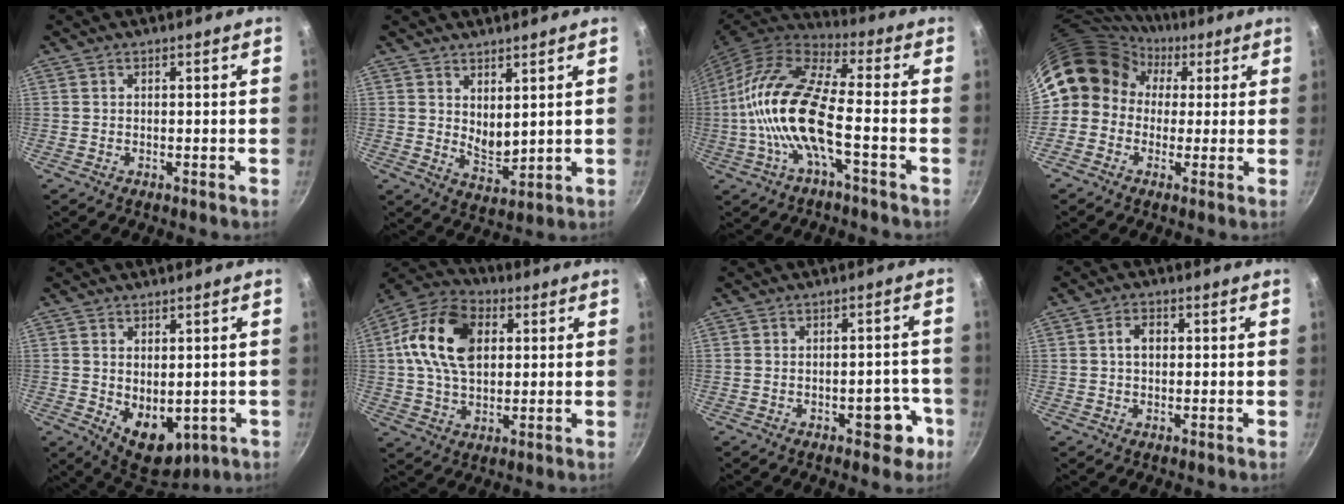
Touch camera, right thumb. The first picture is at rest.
{"total": 5.4, "force": [2.7, 2.6, 3.8], "torque": [-0.051, -0.030, 0.053]}
{"total": 17.7, "force": [-3.6, 6.3, 16.1], "torque": [-0.317, 0.037, -0.087]}
{"total": 11.9, "force": [2.3, 10.7, 4.7], "torque": [-0.052, 0.027, 0.017]}
{"total": 9.7, "force": [-1.1, 6.4, 7.1], "torque": [-0.080, -0.018, 0.006]}
{"total": 17.1, "force": [3.5, 11.3, 12.3], "torque": [-0.205, 0.012, 0.047]}
{"total": 6.3, "force": [-2.9, 3.5, 4.5], "torque": [-0.019, 0.026, -0.032]}
{"total": 3.3, "force": [0.5, 2.3, 2.3], "torque": [-0.026, 0.009, 0.004]}